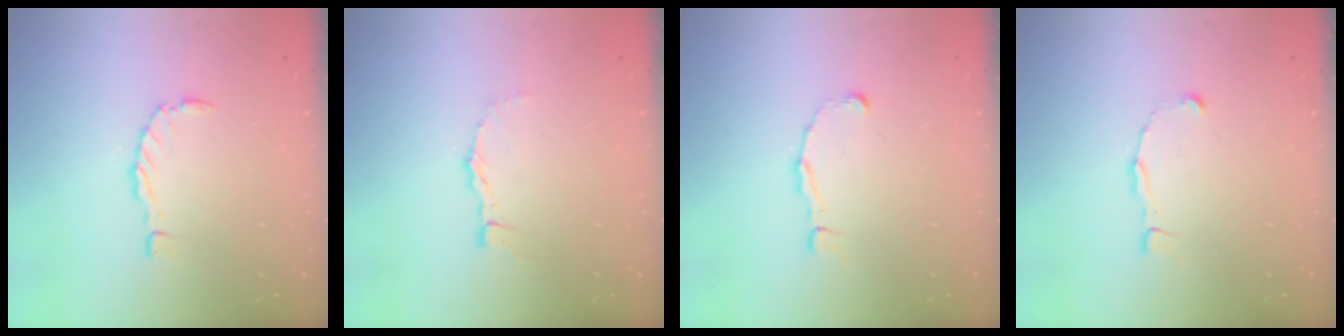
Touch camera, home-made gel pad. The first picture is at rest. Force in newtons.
{"total": 1.6, "press": 1.6, "slide": 0.1}
{"total": 2.4, "press": 2.3, "slide": 0.4}
{"total": 1.8, "press": 1.8, "slide": 0.1}